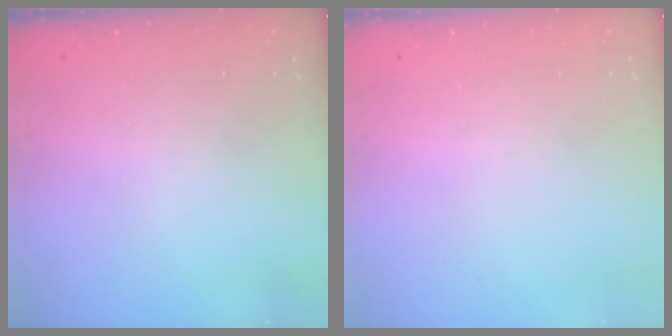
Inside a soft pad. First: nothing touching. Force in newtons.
{"total": 0.0}